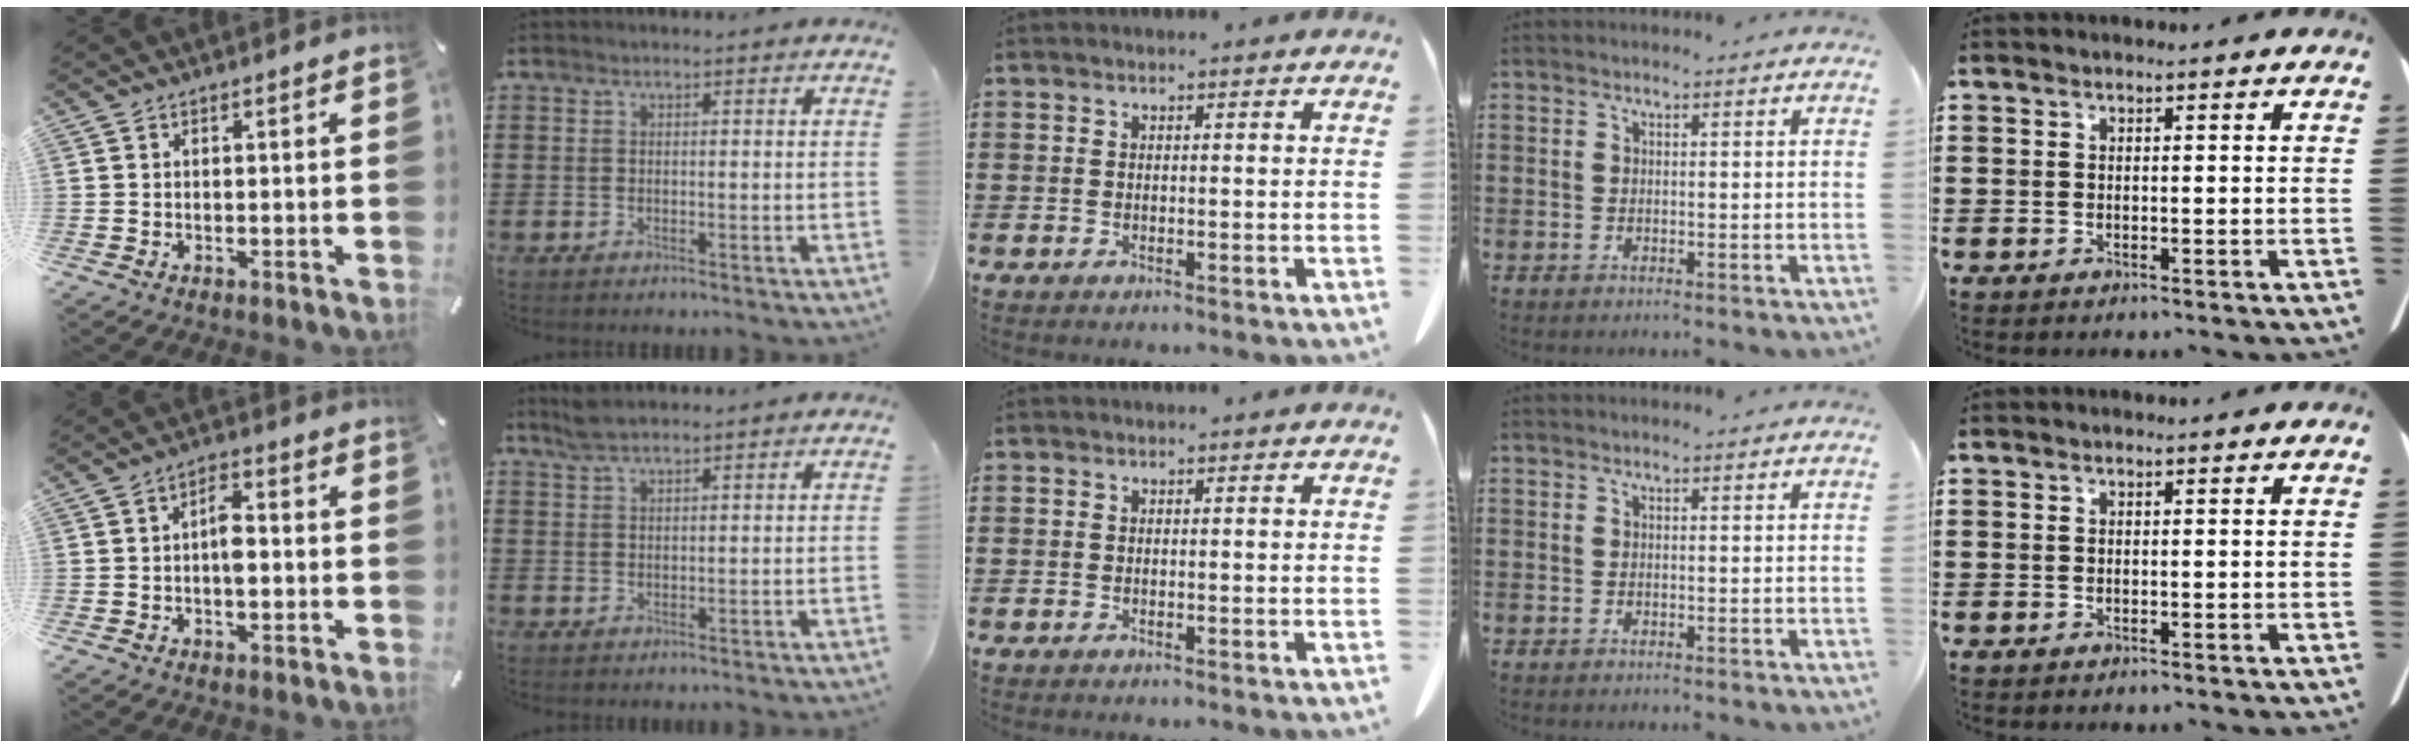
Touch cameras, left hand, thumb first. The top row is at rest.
{"thumb": {"total": 4.9, "force": [-0.6, 2.6, 4.1], "torque": [-0.058, 0.004, -0.014]}, "index": {"total": 2.9, "force": [2.4, 0.7, 1.5], "torque": [-0.035, 0.004, 0.045]}}